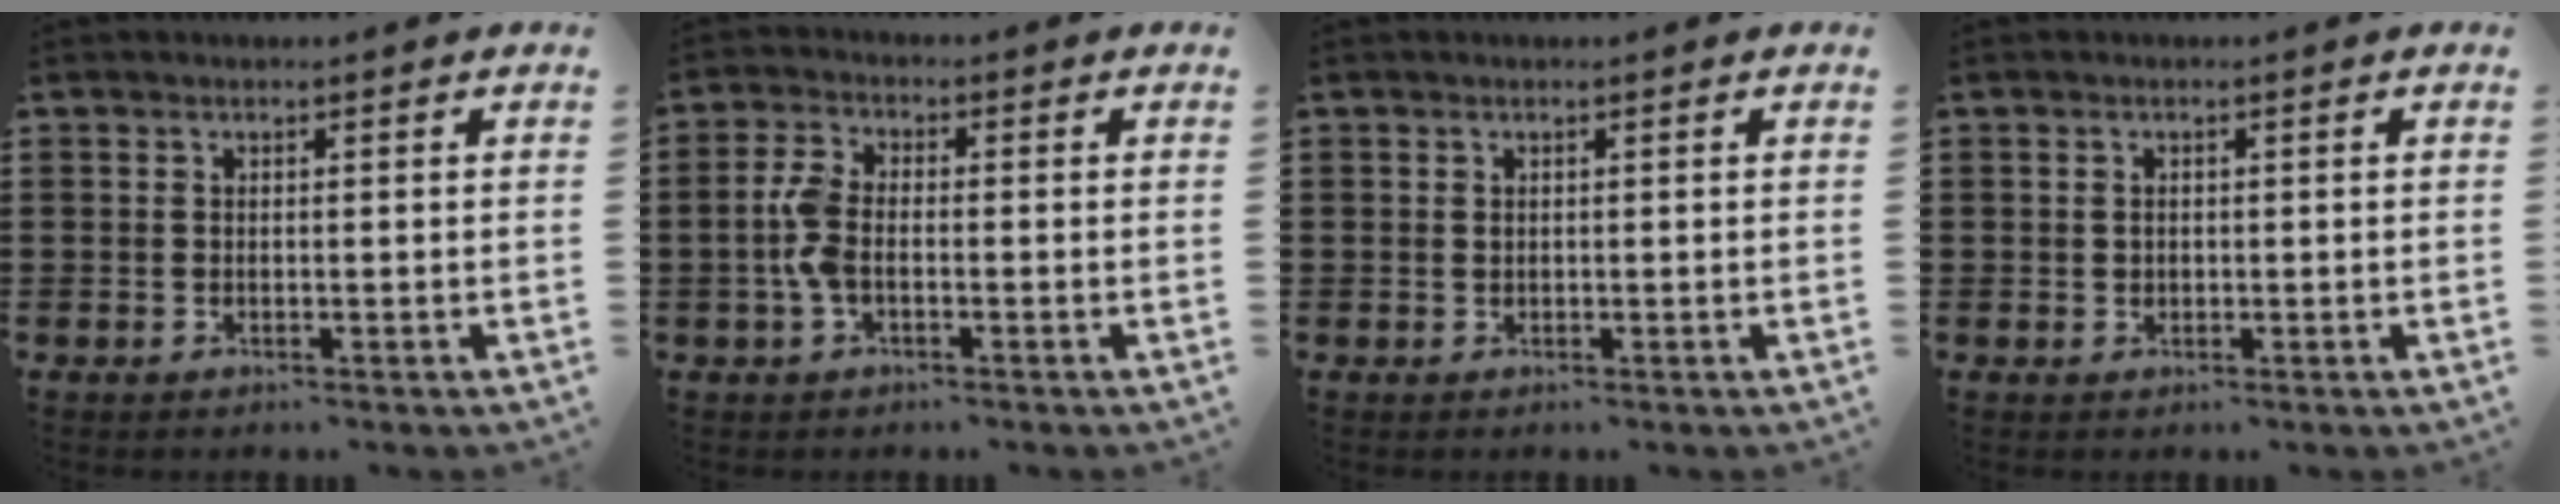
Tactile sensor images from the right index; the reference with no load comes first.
{"total": 4.9, "force": [-0.9, 2.5, 4.2], "torque": [-0.111, -0.006, -0.025]}
{"total": 0.5, "force": [0.3, 0.4, 0.1], "torque": [-0.003, 0.005, 0.005]}
{"total": 0.8, "force": [0.2, 0.6, 0.4], "torque": [-0.011, 0.004, 0.004]}